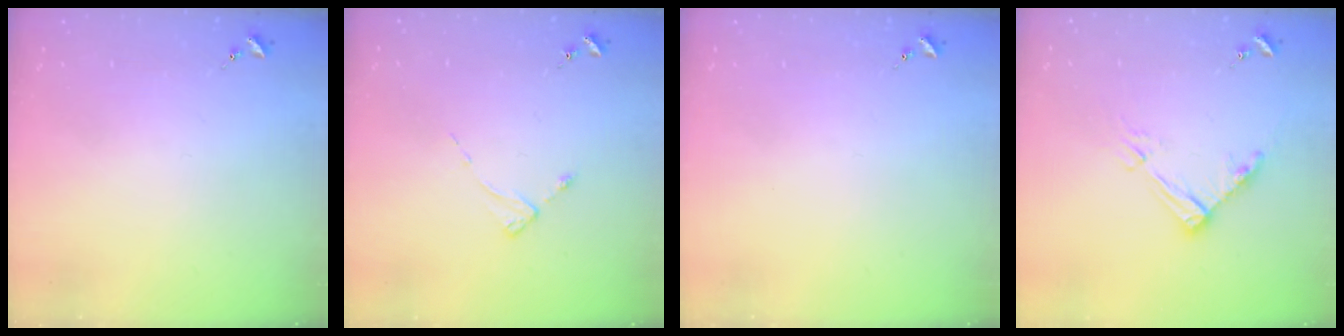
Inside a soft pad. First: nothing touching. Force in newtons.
{"total": 2.1, "press": 2.0, "slide": 0.4}
{"total": 0.0}
{"total": 9.8, "press": 9.8, "slide": 1.0}